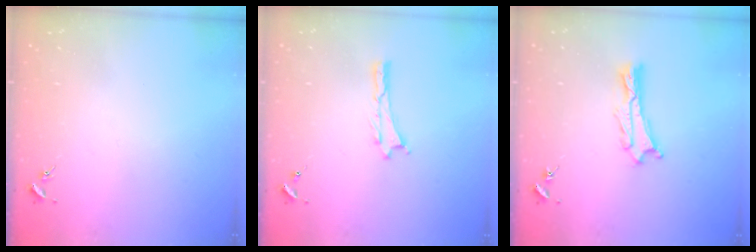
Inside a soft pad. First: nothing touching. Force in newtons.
{"total": 0.0}
{"total": 1.2, "press": 1.2, "slide": 0.2}